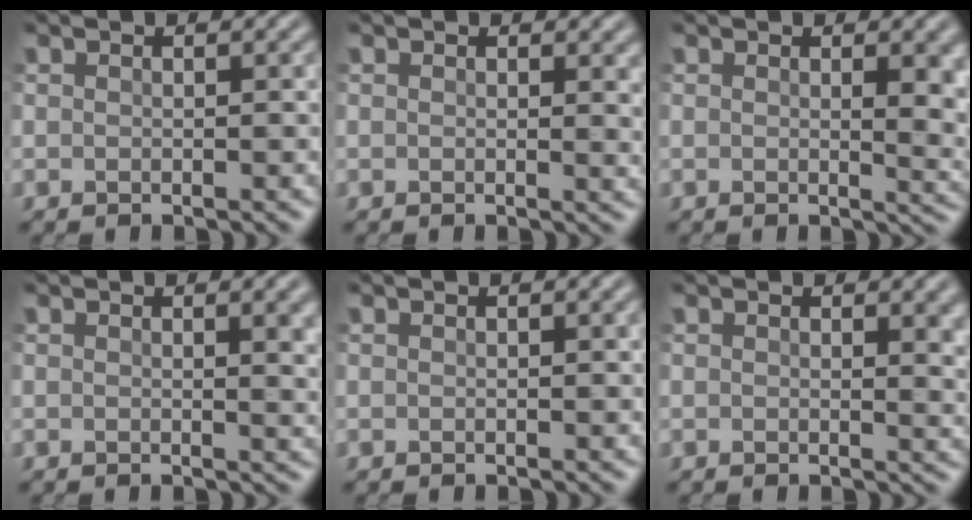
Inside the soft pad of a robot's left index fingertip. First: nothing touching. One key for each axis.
{"total": 1.5, "fx": 0.5, "fy": 0.4, "fz": 1.4, "tx": -0.011, "ty": -0.003, "tz": 0.007}
{"total": 4.3, "fx": 0.7, "fy": 1.4, "fz": 4.0, "tx": -0.037, "ty": -0.003, "tz": 0.012}
{"total": 3.1, "fx": 0.8, "fy": 1.0, "fz": 2.8, "tx": -0.022, "ty": 0.004, "tz": 0.009}
{"total": 0.7, "fx": 0.2, "fy": 0.1, "fz": 0.6, "tx": -0.006, "ty": 0.003, "tz": 0.002}
{"total": 2.8, "fx": 0.9, "fy": 1.0, "fz": 2.4, "tx": -0.019, "ty": 0.001, "tz": 0.011}